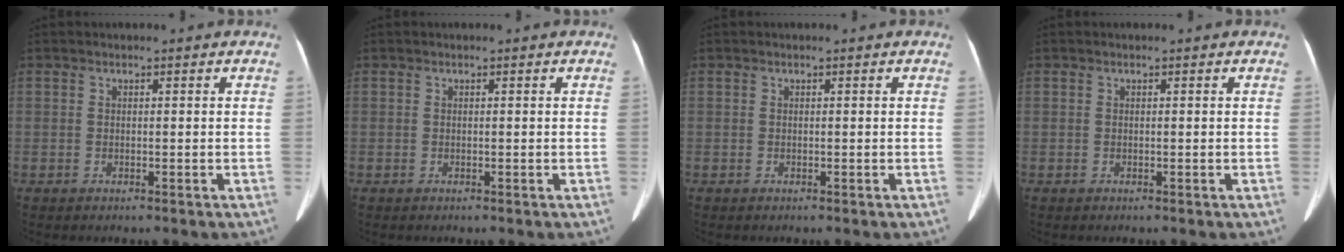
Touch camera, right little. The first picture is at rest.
{"total": 0.0}
{"total": 0.0}
{"total": 0.0}